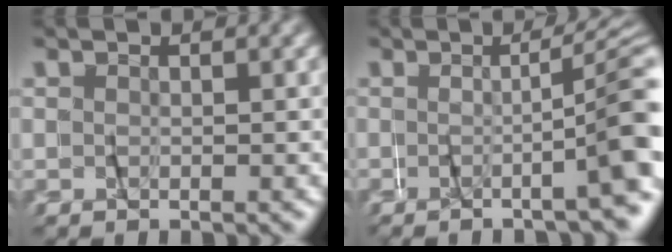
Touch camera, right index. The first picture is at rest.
{"total": 5.4, "force": [-2.9, -1.3, 4.3], "torque": [-0.034, 0.008, -0.046]}